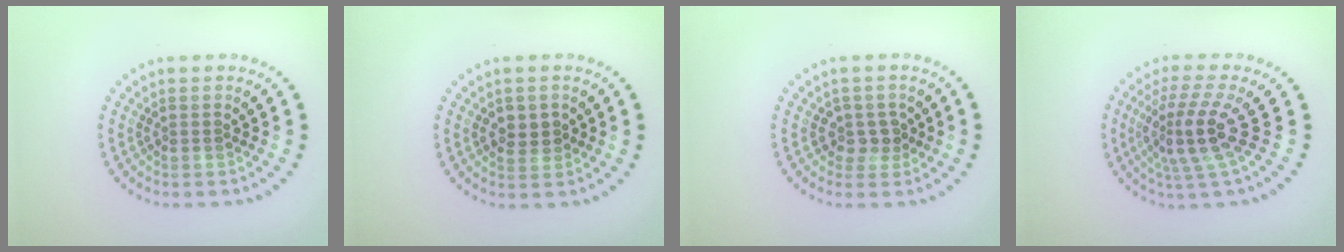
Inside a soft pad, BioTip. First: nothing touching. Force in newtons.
{"total": 1.9, "press": 1.9, "slide": 0.4}
{"total": 1.9, "press": 1.5, "slide": 1.1}
{"total": 4.4, "press": 3.3, "slide": 2.9}